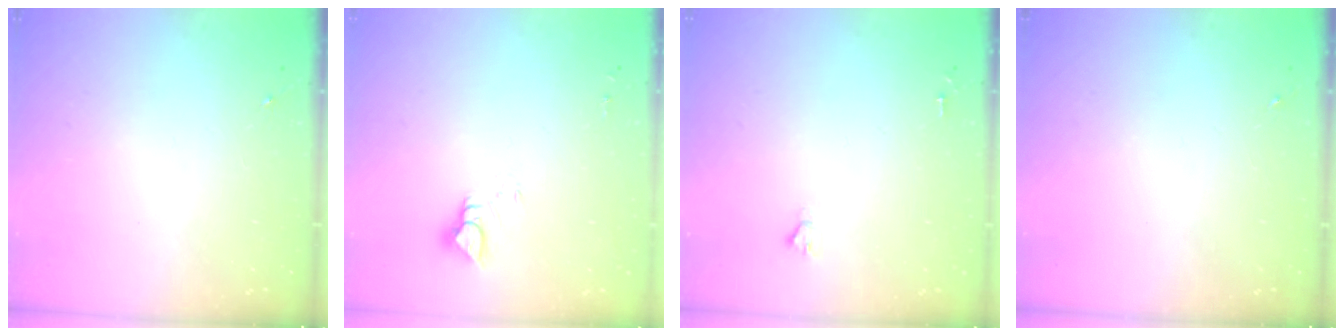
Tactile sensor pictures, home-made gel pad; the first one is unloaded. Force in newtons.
{"total": 4.5, "press": 4.5, "slide": 0.2}
{"total": 1.6, "press": 1.6, "slide": 0.1}
{"total": 0.0}